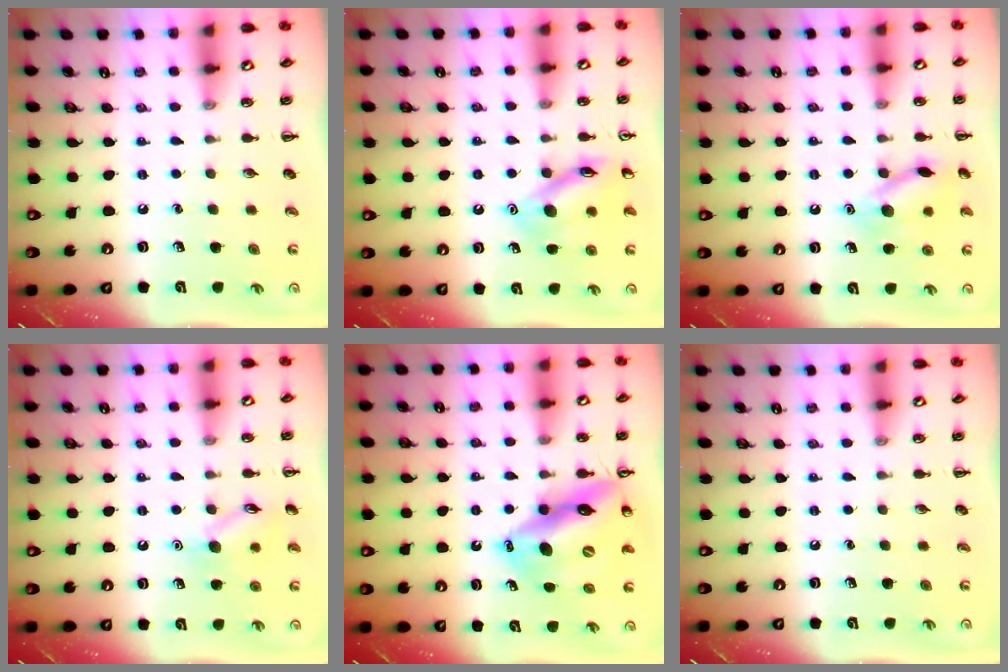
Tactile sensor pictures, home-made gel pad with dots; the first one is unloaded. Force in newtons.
{"total": 13.3, "press": 13.3, "slide": 0.9}
{"total": 13.0, "press": 13.0, "slide": 0.8}
{"total": 9.8, "press": 9.8, "slide": 0.6}
{"total": 16.1, "press": 15.4, "slide": 4.5}
{"total": 0.0}